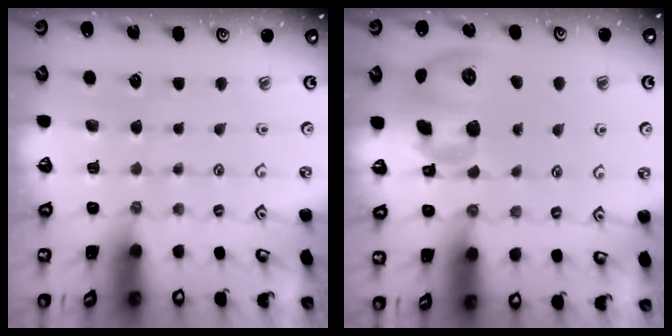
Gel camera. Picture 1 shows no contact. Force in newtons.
{"total": 14.7, "press": 14.5, "slide": 2.7}